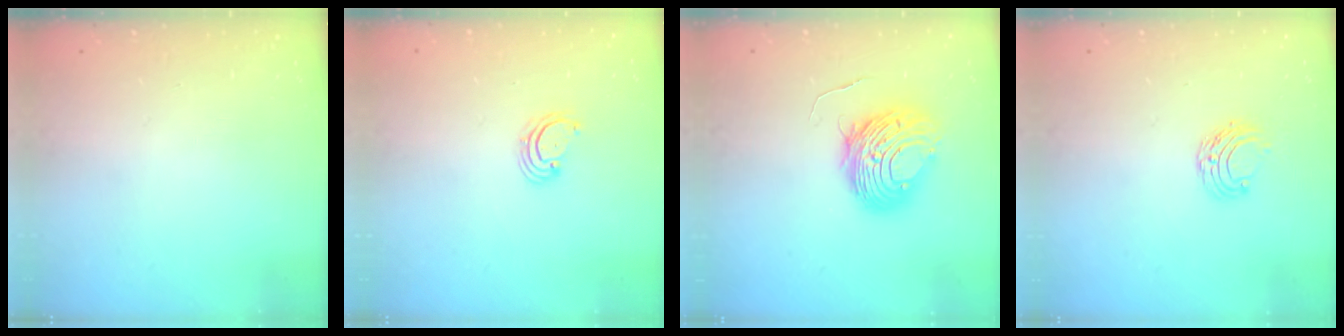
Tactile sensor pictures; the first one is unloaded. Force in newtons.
{"total": 2.7, "press": 2.7, "slide": 0.7}
{"total": 10.3, "press": 10.3, "slide": 1.0}
{"total": 6.5, "press": 6.5, "slide": 0.6}